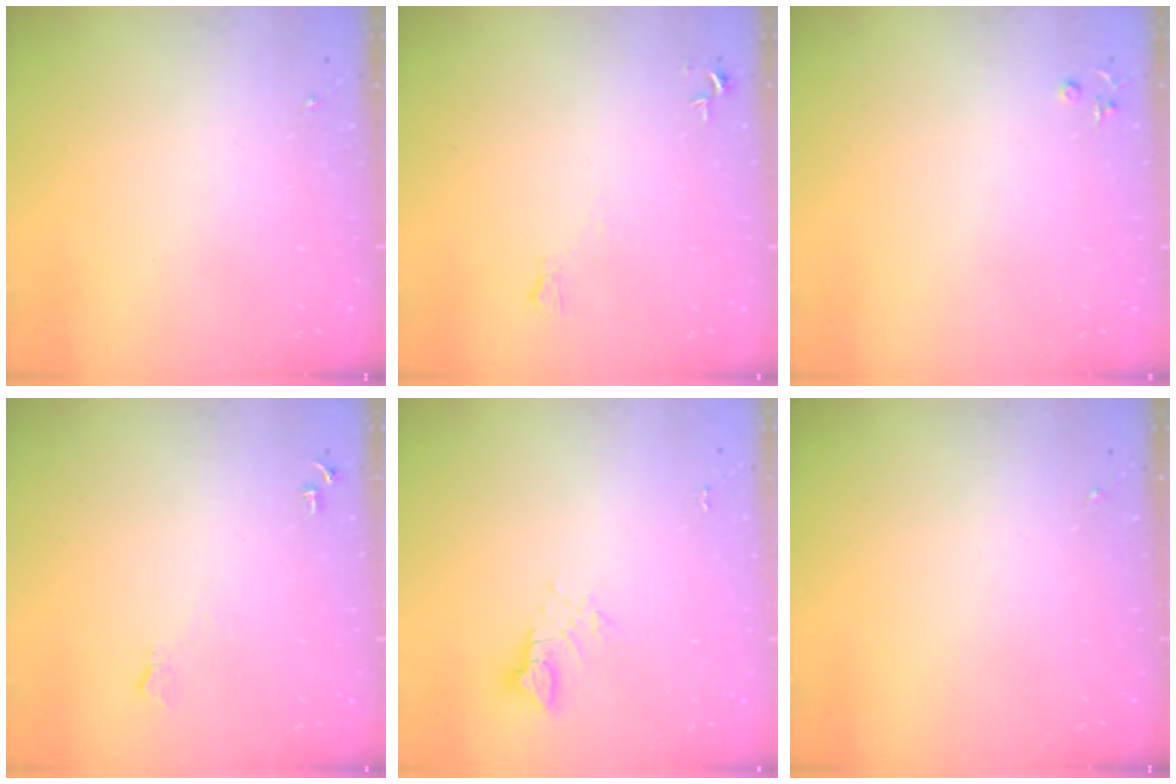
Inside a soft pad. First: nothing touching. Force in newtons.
{"total": 4.9, "press": 4.9, "slide": 0.6}
{"total": 3.9, "press": 3.8, "slide": 0.6}
{"total": 5.8, "press": 5.8, "slide": 0.7}
{"total": 3.1, "press": 3.1, "slide": 0.1}
{"total": 0.0}